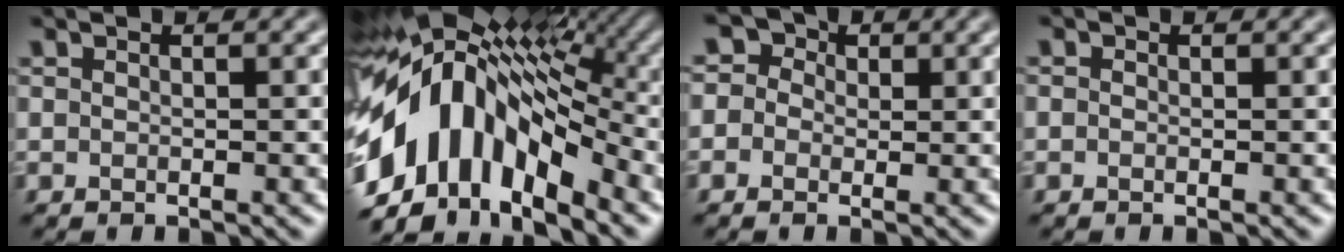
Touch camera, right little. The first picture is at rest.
{"total": 13.6, "force": [-3.7, 8.2, 10.2], "torque": [-0.176, 0.014, -0.075]}
{"total": 3.2, "force": [0.8, 2.8, 1.4], "torque": [-0.005, 0.016, -0.020]}
{"total": 0.0}